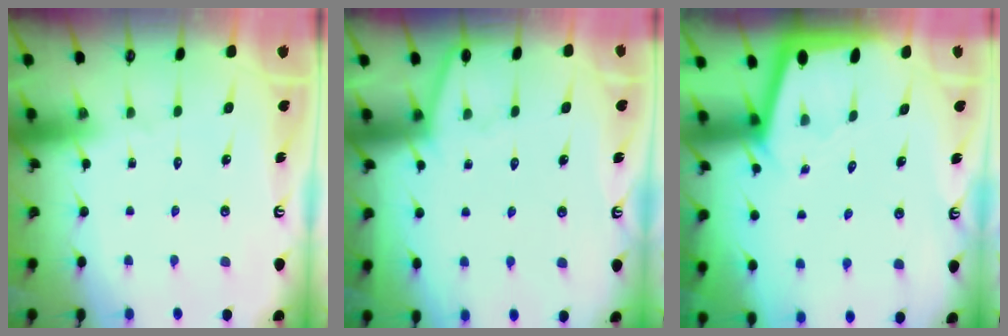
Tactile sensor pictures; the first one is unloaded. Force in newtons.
{"total": 3.1, "press": 3.1, "slide": 0.4}
{"total": 1.9, "press": 1.9, "slide": 0.1}